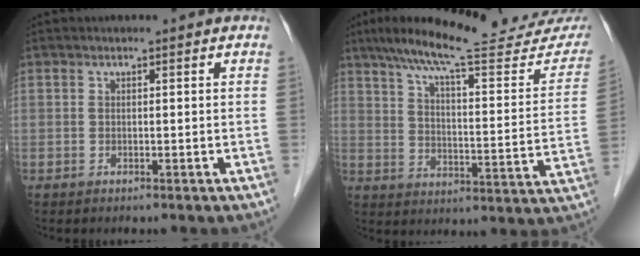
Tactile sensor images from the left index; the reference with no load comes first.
{"total": 24.5, "force": [21.3, 3.0, 11.8], "torque": [-0.178, -0.034, 0.278]}